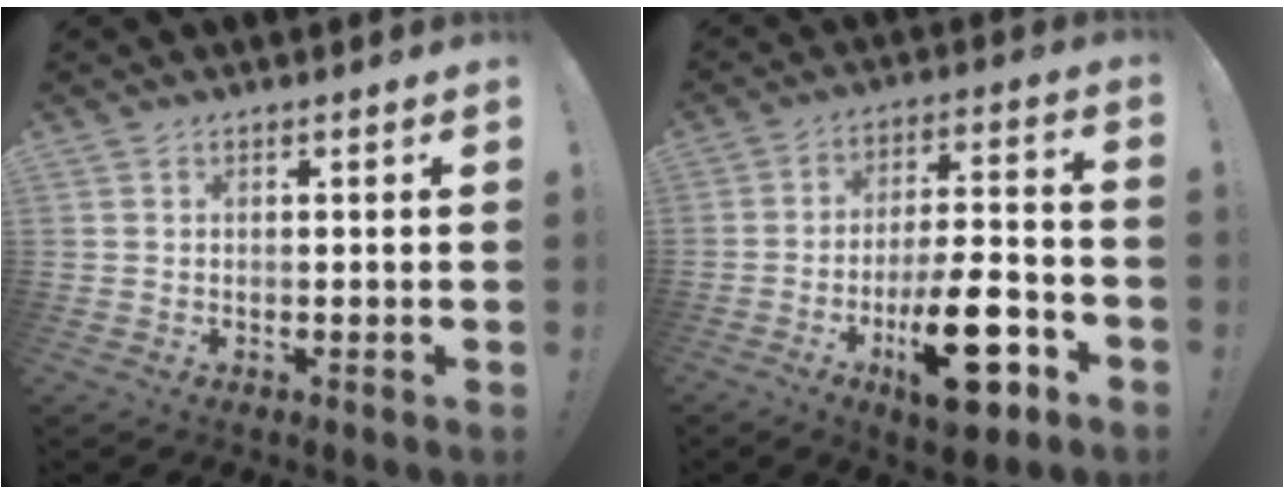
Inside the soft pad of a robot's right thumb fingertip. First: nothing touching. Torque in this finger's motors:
{"motor_torque": [2.34, 2.67, 1.95, -0.81, 0.78]}